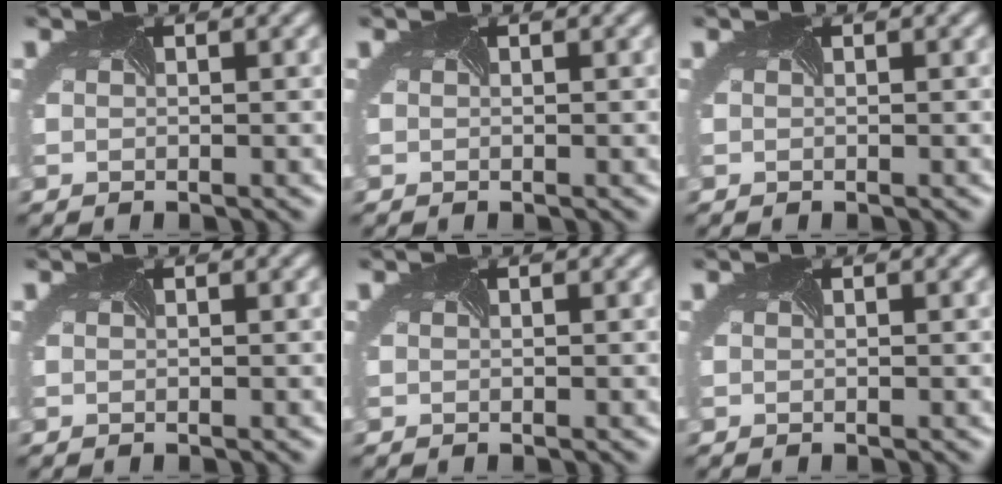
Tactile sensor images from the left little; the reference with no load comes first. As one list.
[{"total": 0.0}, {"total": 0.0}, {"total": 0.0}, {"total": 0.0}, {"total": 0.0}]